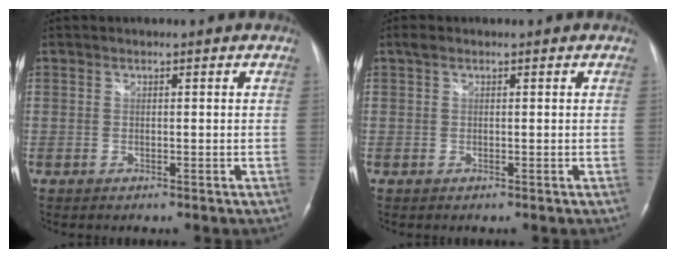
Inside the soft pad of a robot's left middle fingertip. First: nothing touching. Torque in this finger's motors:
{"motor_torque": [0.32, -0.31, 0.08, 0.04]}